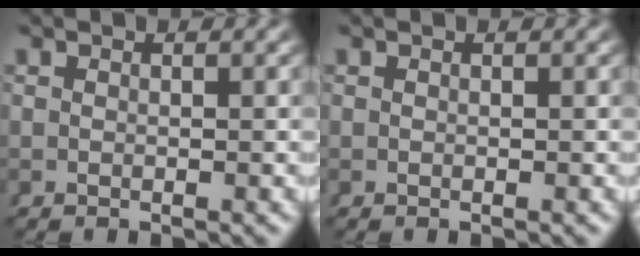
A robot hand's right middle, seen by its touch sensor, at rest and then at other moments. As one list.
[{"total": 0.0}]